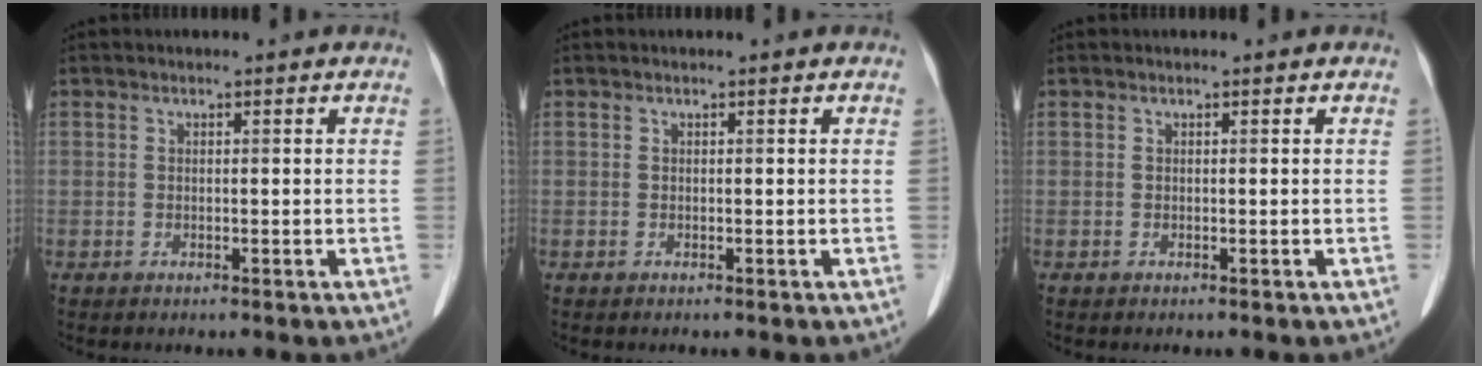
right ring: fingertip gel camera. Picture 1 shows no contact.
{"total": 0.0}
{"total": 0.0}